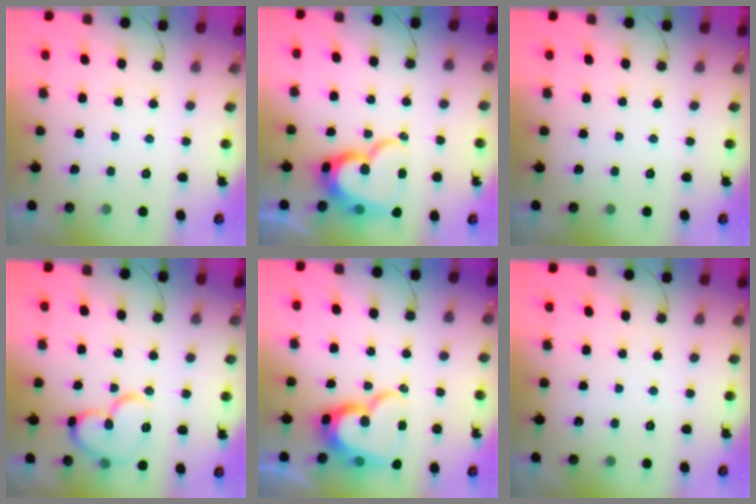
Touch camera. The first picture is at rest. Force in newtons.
{"total": 17.4, "press": 17.3, "slide": 1.6}
{"total": 0.0}
{"total": 14.0, "press": 13.8, "slide": 2.3}
{"total": 17.4, "press": 17.3, "slide": 1.6}
{"total": 0.0}